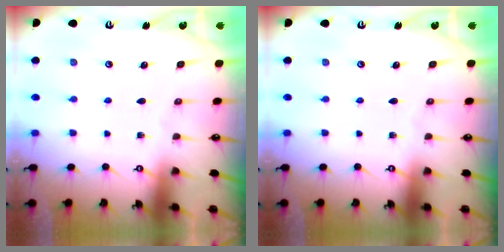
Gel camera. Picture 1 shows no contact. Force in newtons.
{"total": 0.0}